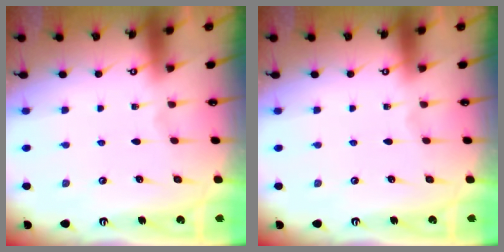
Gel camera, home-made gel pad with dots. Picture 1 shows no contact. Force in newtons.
{"total": 0.0}